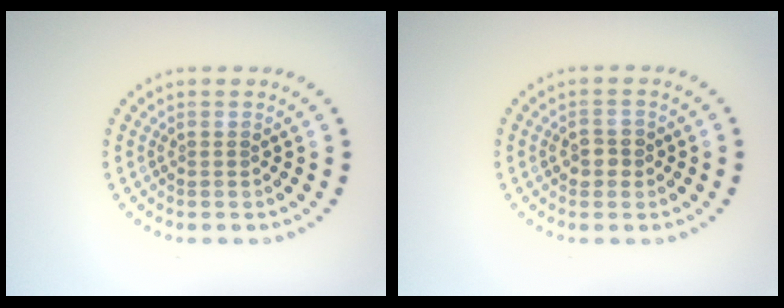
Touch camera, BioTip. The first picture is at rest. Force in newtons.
{"total": 1.8, "press": 1.8, "slide": 0.3}